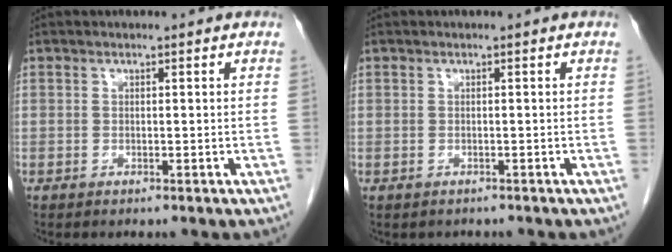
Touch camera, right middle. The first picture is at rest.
{"total": 1.1, "force": [-0.9, 0.6, 0.1], "torque": [-0.012, -0.001, -0.012]}